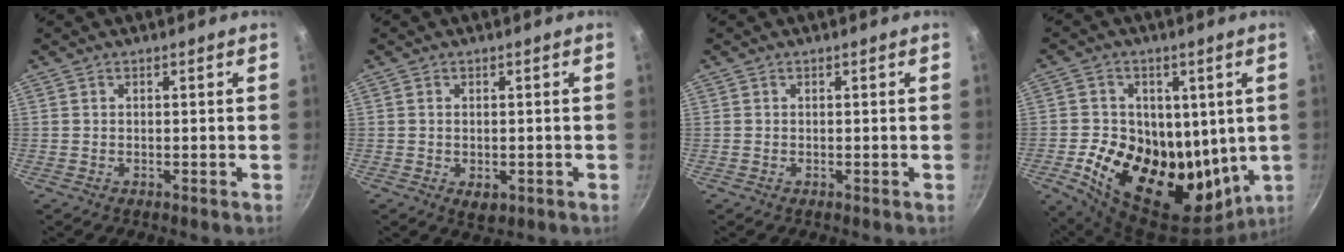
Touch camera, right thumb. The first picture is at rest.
{"total": 3.0, "force": [-0.8, 1.9, 2.2], "torque": [-0.032, -0.009, -0.008]}
{"total": 0.0}
{"total": 21.7, "force": [0.2, 15.0, 15.6], "torque": [-0.236, -0.036, 0.020]}